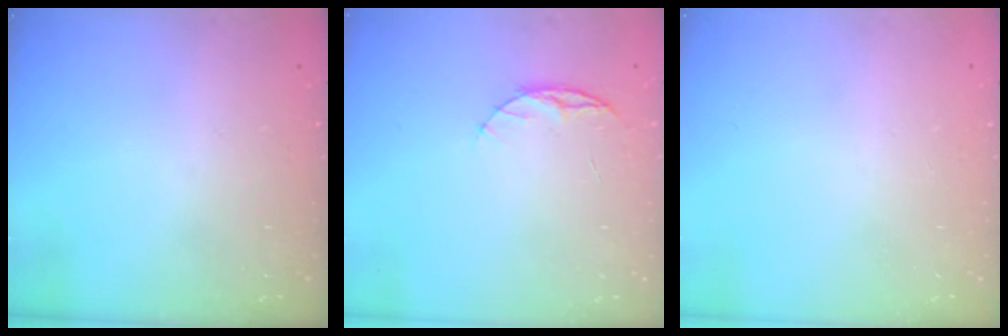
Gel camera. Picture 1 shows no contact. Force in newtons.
{"total": 5.2, "press": 5.1, "slide": 0.6}
{"total": 0.0}